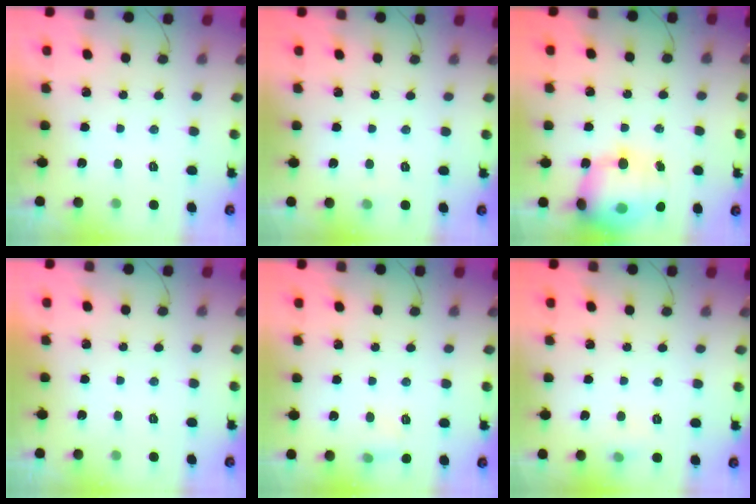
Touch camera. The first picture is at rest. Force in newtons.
{"total": 2.9, "press": 2.6, "slide": 1.2}
{"total": 19.5, "press": 19.1, "slide": 3.8}
{"total": 0.0}
{"total": 5.2, "press": 4.9, "slide": 1.5}
{"total": 4.0, "press": 3.7, "slide": 1.4}